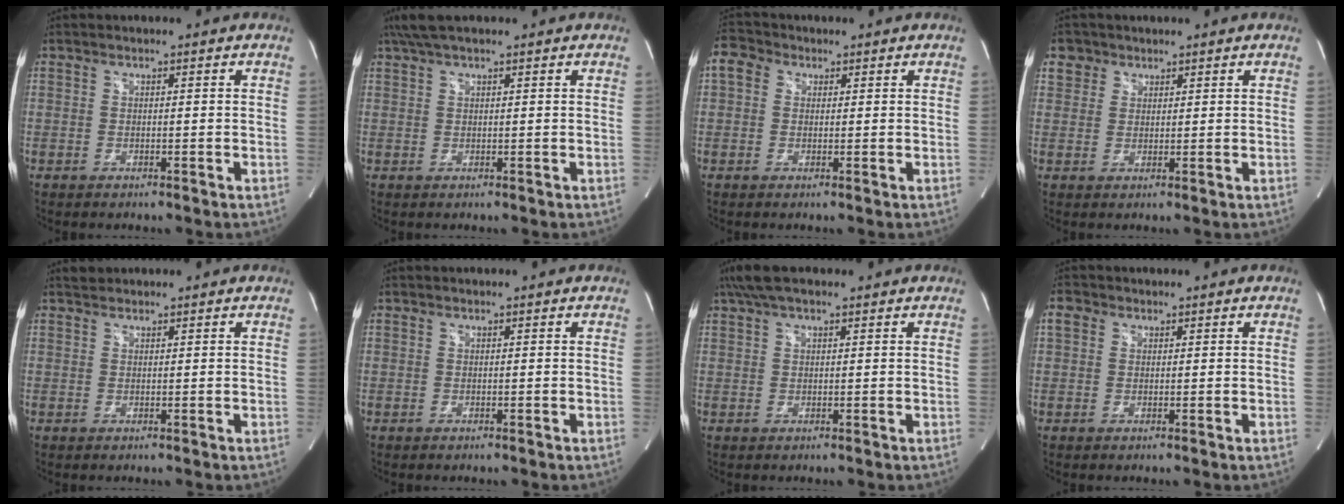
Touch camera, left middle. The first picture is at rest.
{"total": 5.2, "force": [4.1, 0.8, 3.2], "torque": [-0.063, 0.035, 0.076]}
{"total": 4.0, "force": [1.3, 3.3, 1.9], "torque": [-0.042, 0.025, 0.023]}
{"total": 3.0, "force": [1.8, 2.4, 0.1], "torque": [0.004, 0.008, 0.028]}
{"total": 1.0, "force": [0.9, 0.3, 0.0], "torque": [-0.009, 0.009, 0.019]}
{"total": 0.0}
{"total": 5.5, "force": [4.0, 1.5, 3.4], "torque": [-0.071, 0.036, 0.075]}
{"total": 2.0, "force": [0.9, 1.7, 0.8], "torque": [-0.016, 0.013, 0.014]}